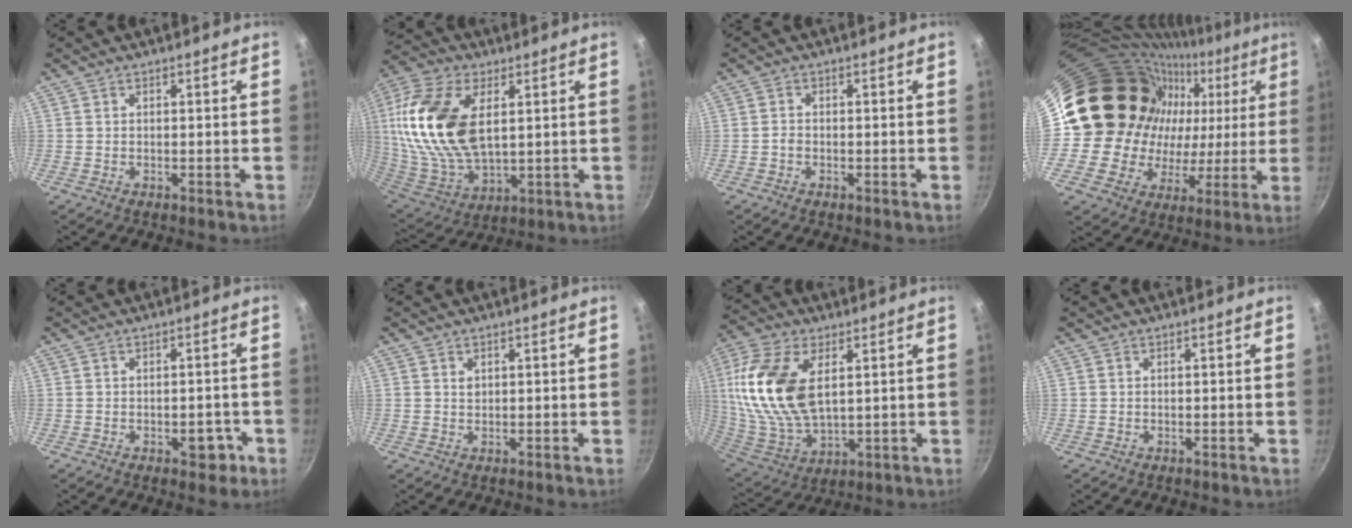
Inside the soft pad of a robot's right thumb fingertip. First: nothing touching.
{"total": 22.2, "force": [5.1, 12.5, 17.6], "torque": [-0.350, -0.019, 0.100]}
{"total": 1.0, "force": [-0.5, 0.7, 0.6], "torque": [-0.012, 0.006, -0.013]}
{"total": 27.7, "force": [6.8, 22.5, 14.7], "torque": [-0.215, 0.037, 0.123]}
{"total": 4.2, "force": [-1.7, 2.5, 2.9], "torque": [-0.009, 0.019, -0.017]}
{"total": 0.9, "force": [0.4, 0.7, 0.4], "torque": [-0.003, -0.001, 0.007]}
{"total": 19.4, "force": [4.8, 10.8, 15.4], "torque": [-0.308, -0.021, 0.098]}
{"total": 0.0}